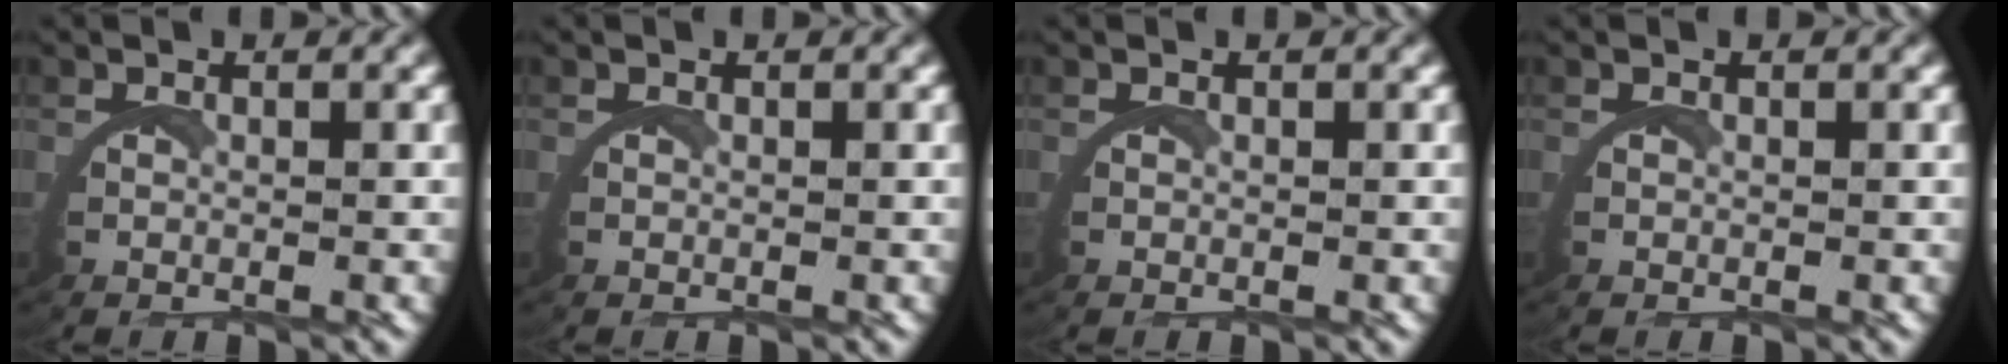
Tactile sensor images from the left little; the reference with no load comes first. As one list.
[{"total": 0.0}, {"total": 0.0}, {"total": 0.0}]